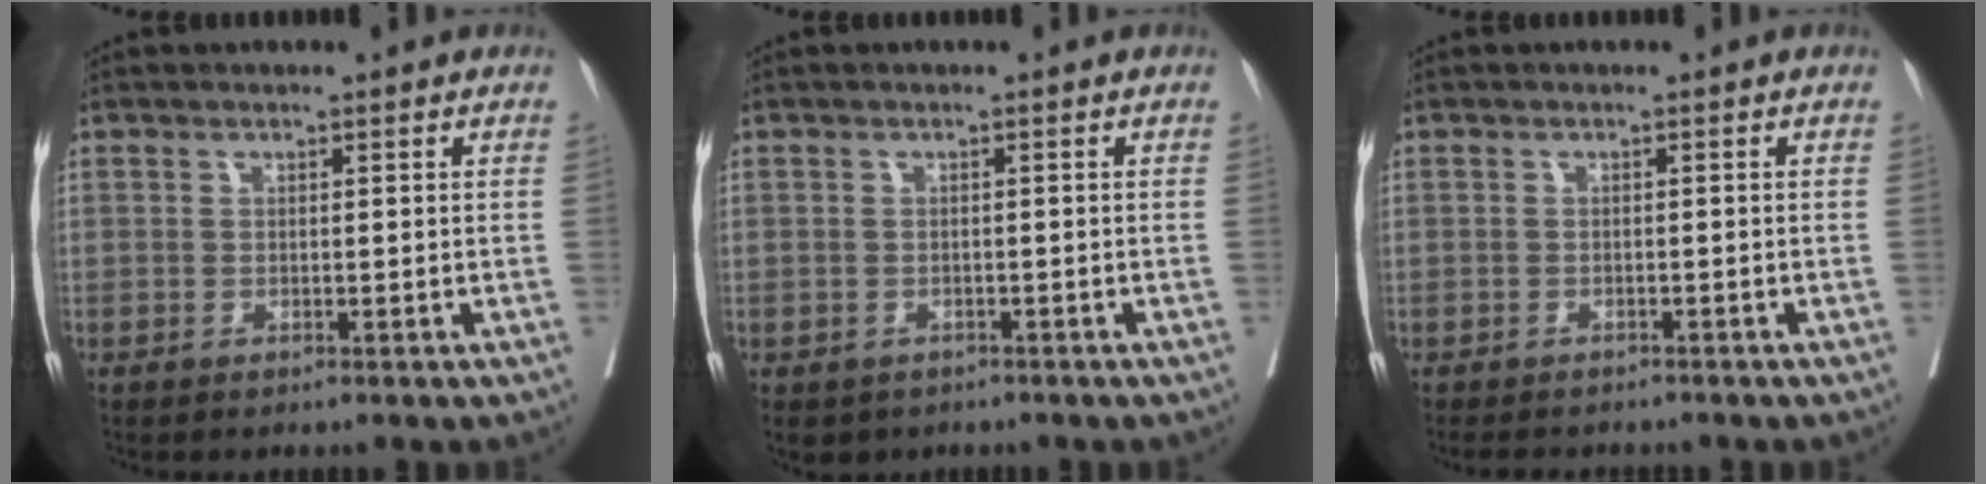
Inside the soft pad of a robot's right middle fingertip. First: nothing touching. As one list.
[{"total": 4.0, "force": [-2.8, 2.7, 0.9], "torque": [-0.012, -0.001, -0.036]}, {"total": 5.6, "force": [-5.0, 1.9, 1.8], "torque": [-0.021, -0.003, -0.066]}]